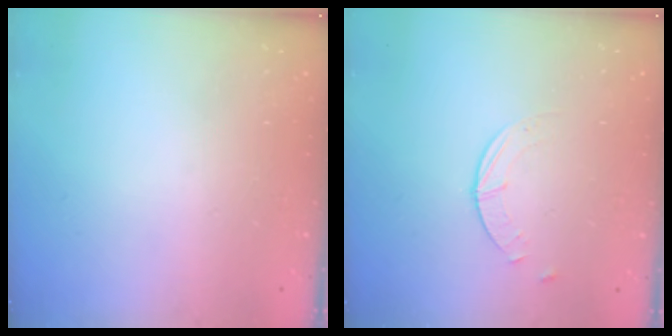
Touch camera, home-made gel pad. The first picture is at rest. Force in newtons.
{"total": 0.9, "press": 0.9, "slide": 0.2}